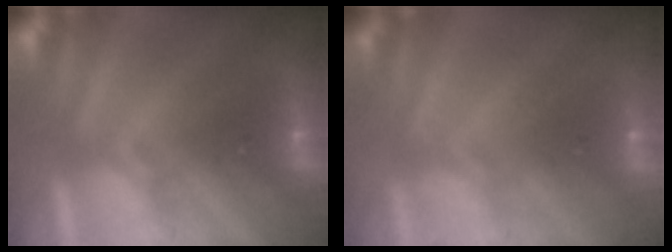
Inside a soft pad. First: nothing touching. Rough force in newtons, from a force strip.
{"total": 1.8}